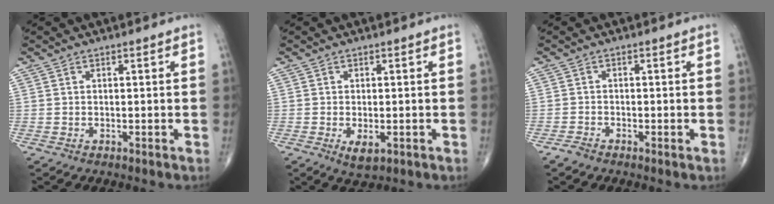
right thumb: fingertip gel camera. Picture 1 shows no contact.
{"total": 3.1, "force": [-1.0, 1.5, 2.6], "torque": [-0.042, -0.007, -0.012]}
{"total": 1.4, "force": [-1.1, 0.4, 0.7], "torque": [-0.014, -0.003, -0.026]}